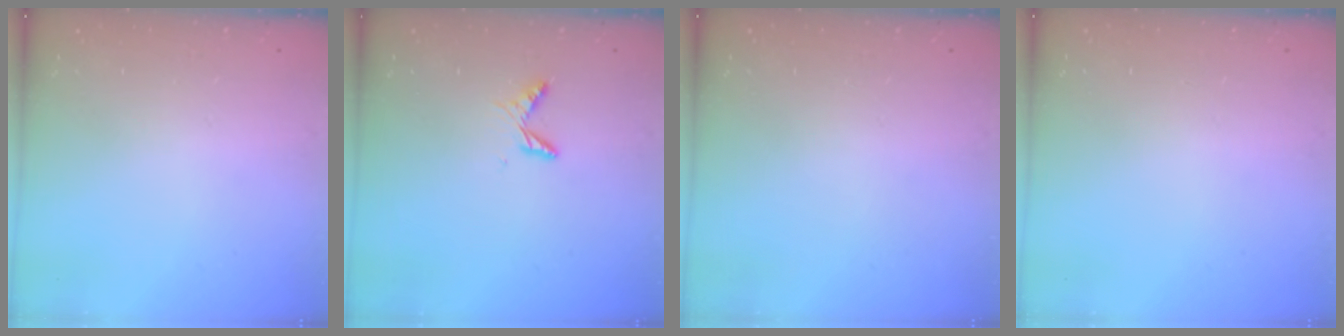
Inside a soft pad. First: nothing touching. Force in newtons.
{"total": 5.9, "press": 5.9, "slide": 0.5}
{"total": 0.0}
{"total": 0.0}